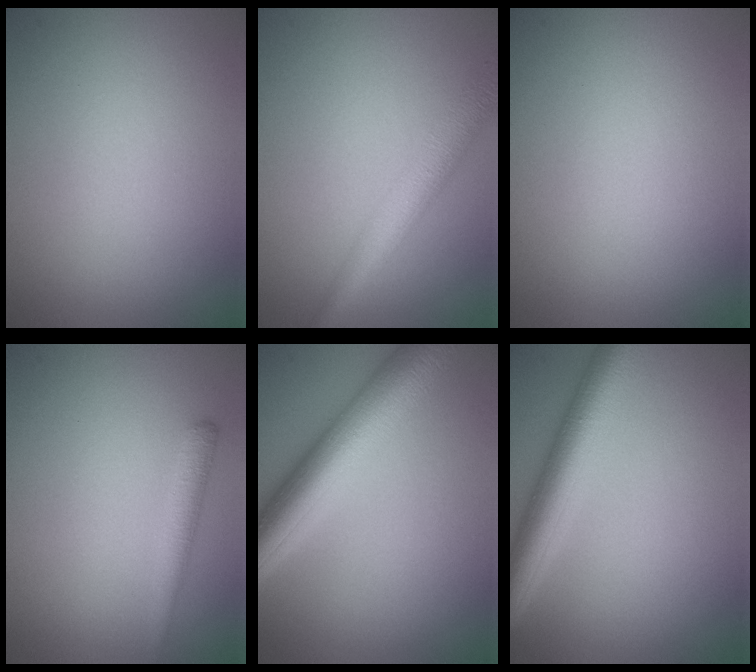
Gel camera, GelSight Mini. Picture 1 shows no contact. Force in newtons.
{"total": 4.8, "press": 4.8, "slide": 0.2}
{"total": 0.0}
{"total": 1.9, "press": 1.9, "slide": 0.1}
{"total": 8.5, "press": 8.5, "slide": 0.2}
{"total": 6.2, "press": 6.2, "slide": 0.2}